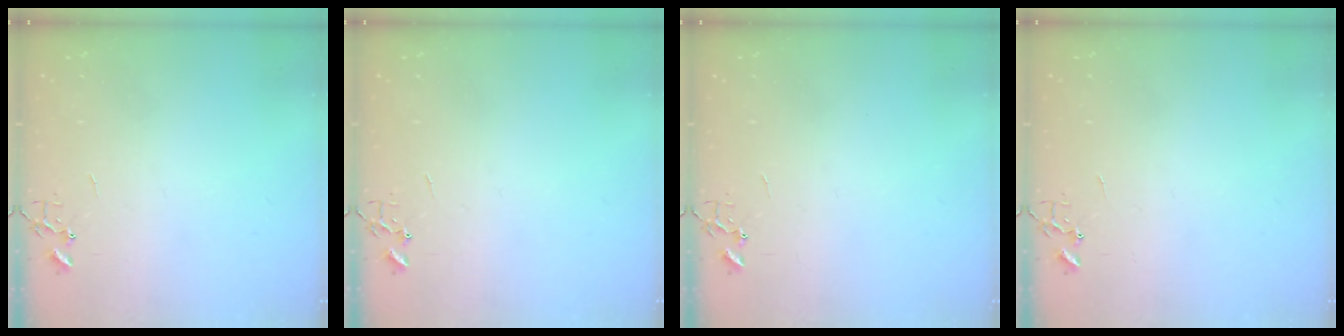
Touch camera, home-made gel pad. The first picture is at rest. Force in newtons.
{"total": 0.0}
{"total": 0.0}
{"total": 0.0}